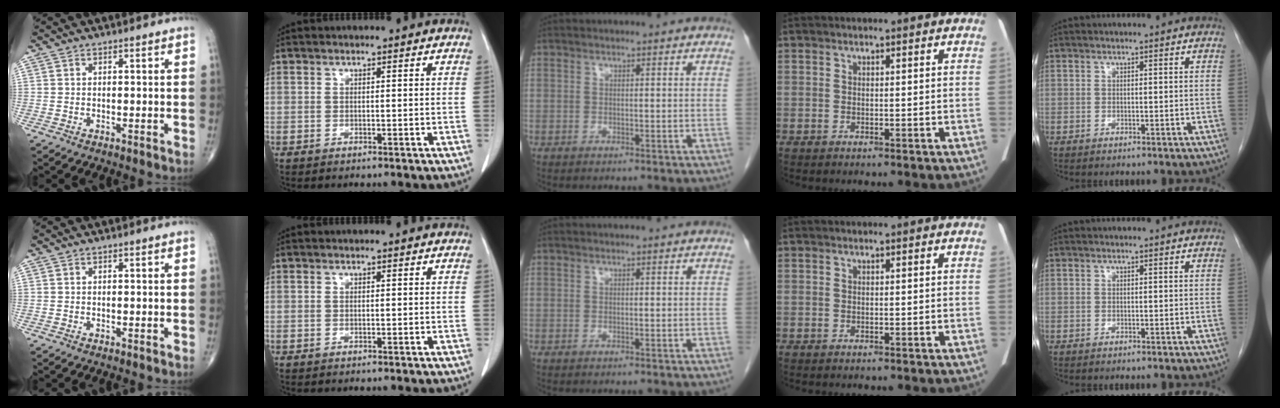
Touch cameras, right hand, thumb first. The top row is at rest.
{}